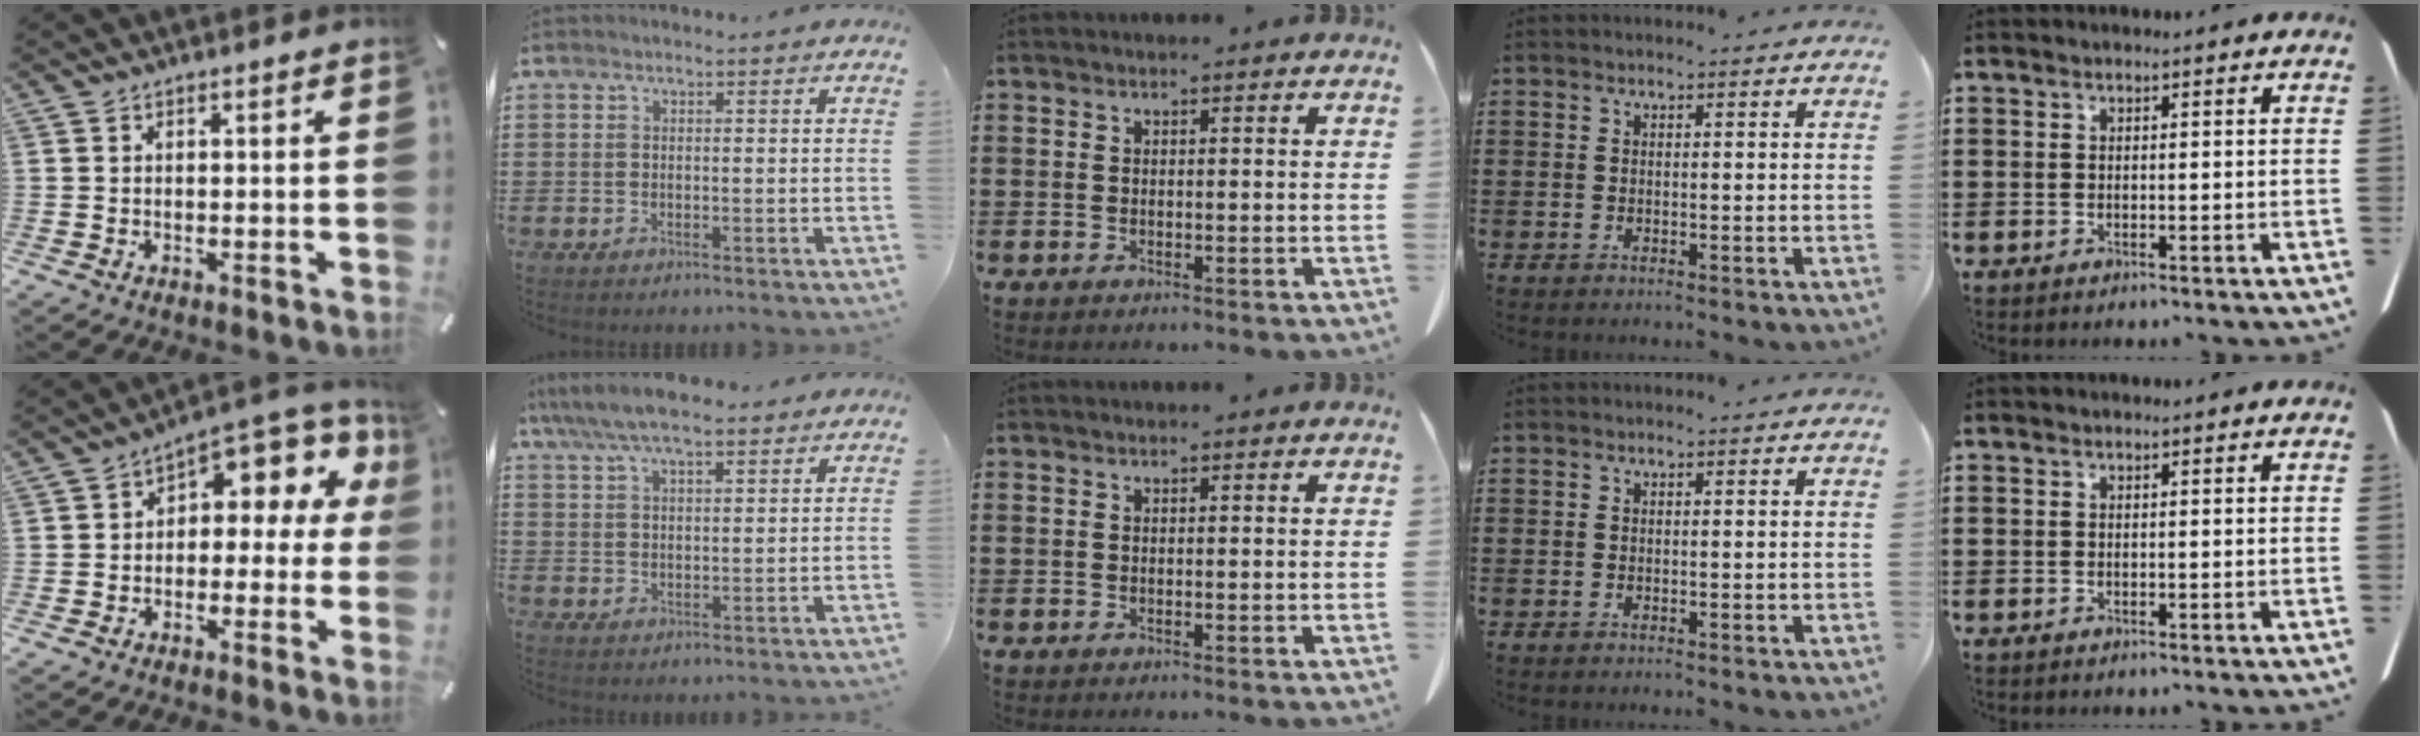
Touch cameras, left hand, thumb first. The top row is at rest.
{"thumb": {"total": 7.8, "force": [4.1, 4.5, 5.0], "torque": [-0.066, -0.038, 0.070]}, "index": {"total": 6.6, "force": [5.4, 1.8, 3.3], "torque": [-0.080, -0.006, 0.098]}}